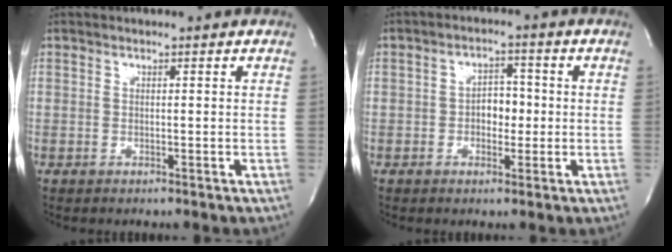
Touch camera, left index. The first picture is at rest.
{"total": 4.1, "force": [-0.5, 2.6, 3.2], "torque": [-0.046, 0.012, -0.010]}